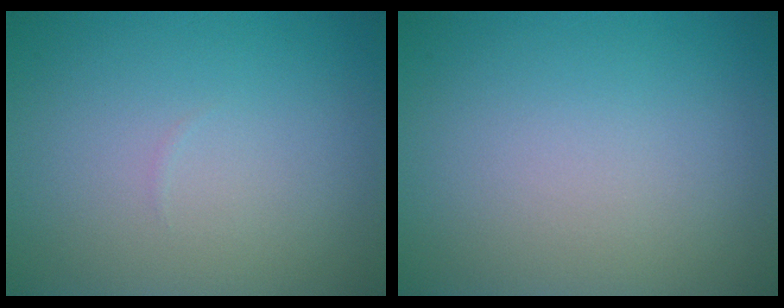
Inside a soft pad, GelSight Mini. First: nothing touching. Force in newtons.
{"total": 0.0}